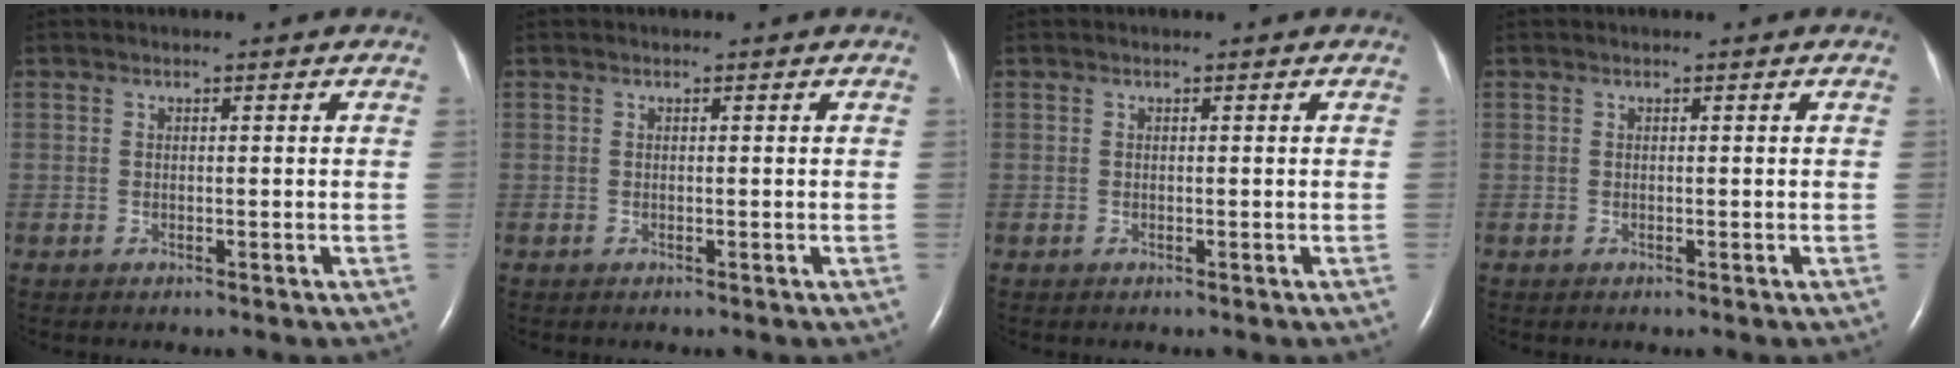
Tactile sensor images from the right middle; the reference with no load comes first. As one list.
[{"total": 0.0}, {"total": 0.0}, {"total": 0.0}]